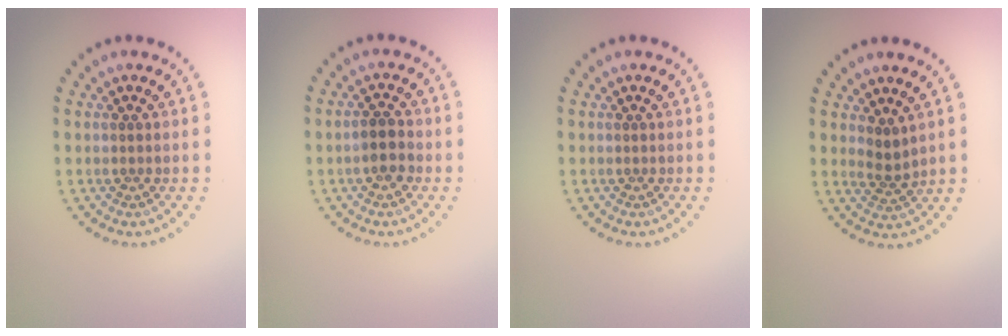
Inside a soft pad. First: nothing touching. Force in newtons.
{"total": 2.2, "press": 2.1, "slide": 0.7}
{"total": 0.0}
{"total": 2.0, "press": 1.4, "slide": 1.4}